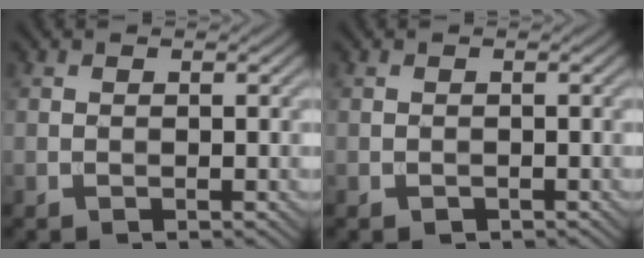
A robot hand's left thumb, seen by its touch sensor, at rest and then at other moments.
{"total": 0.5, "force": [-0.3, 0.4, 0.1], "torque": [0.000, -0.005, -0.004]}